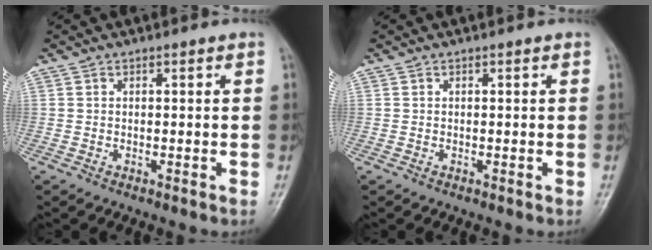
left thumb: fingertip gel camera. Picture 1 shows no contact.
{"total": 0.0}